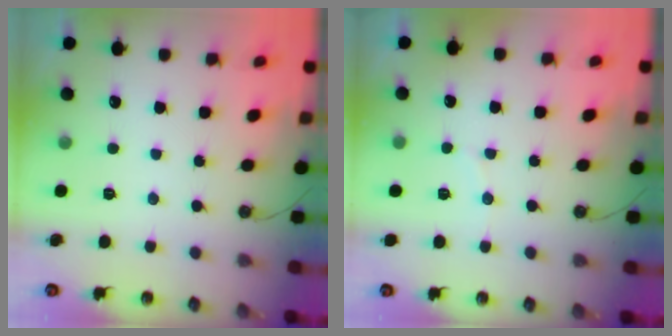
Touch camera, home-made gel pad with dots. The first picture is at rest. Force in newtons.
{"total": 3.4, "press": 3.1, "slide": 1.4}